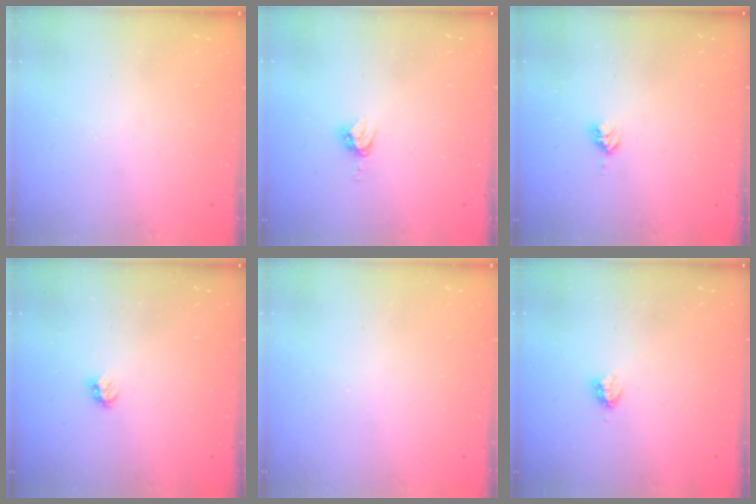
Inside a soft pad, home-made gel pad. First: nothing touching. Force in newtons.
{"total": 4.9, "press": 4.9, "slide": 0.1}
{"total": 2.8, "press": 2.8, "slide": 0.2}
{"total": 2.8, "press": 2.8, "slide": 0.5}
{"total": 0.0}
{"total": 2.9, "press": 2.9, "slide": 0.5}